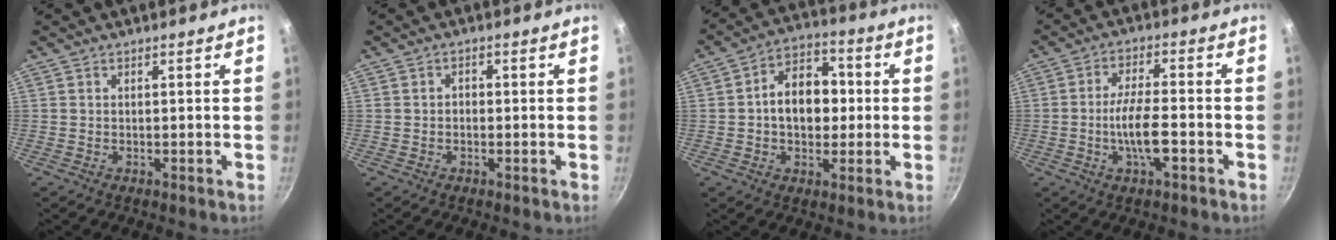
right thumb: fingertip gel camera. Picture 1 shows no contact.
{"total": 1.4, "force": [-0.4, 1.0, 0.8], "torque": [-0.012, 0.008, -0.008]}
{"total": 11.9, "force": [0.2, 8.6, 8.2], "torque": [-0.084, 0.026, -0.010]}
{"total": 8.3, "force": [-2.7, 2.5, 7.4], "torque": [-0.132, 0.019, -0.054]}